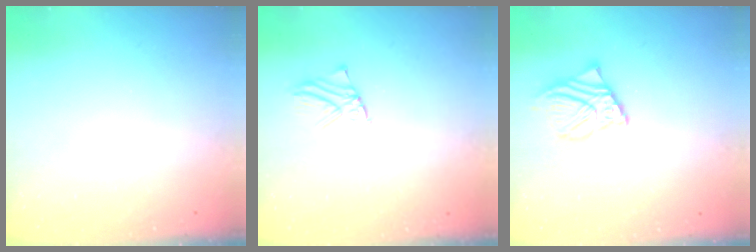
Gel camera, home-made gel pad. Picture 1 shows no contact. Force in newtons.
{"total": 1.9, "press": 1.9, "slide": 0.1}
{"total": 9.4, "press": 9.3, "slide": 1.4}